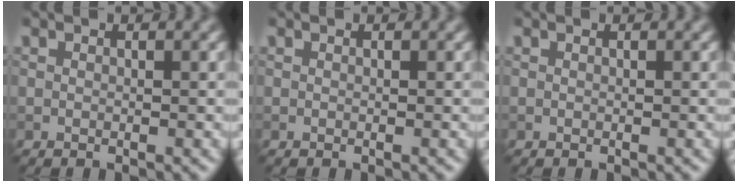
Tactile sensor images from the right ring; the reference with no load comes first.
{"total": 0.0}
{"total": 0.0}